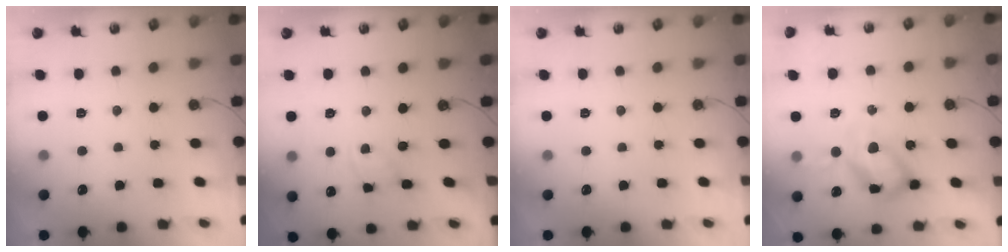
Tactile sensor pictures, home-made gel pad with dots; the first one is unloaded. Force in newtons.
{"total": 2.7, "press": 2.7, "slide": 0.1}
{"total": 0.0}
{"total": 20.3, "press": 20.2, "slide": 1.9}